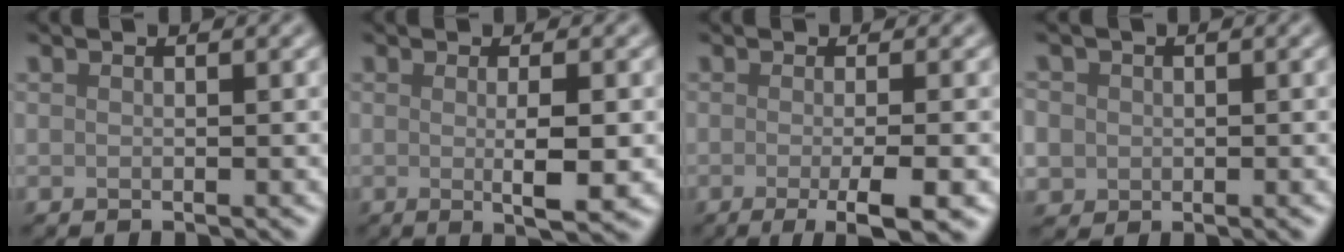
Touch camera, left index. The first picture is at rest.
{"total": 3.9, "force": [-0.2, 0.7, 3.8], "torque": [-0.059, -0.004, -0.001]}
{"total": 5.1, "force": [-1.5, 1.3, 4.7], "torque": [-0.063, -0.009, -0.023]}
{"total": 3.9, "force": [0.2, 3.6, 1.4], "torque": [-0.027, 0.020, -0.013]}